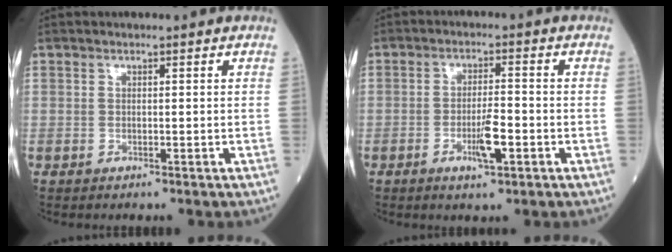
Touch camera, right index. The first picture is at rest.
{"total": 5.0, "force": [-1.9, 0.8, 4.5], "torque": [-0.081, -0.002, -0.032]}